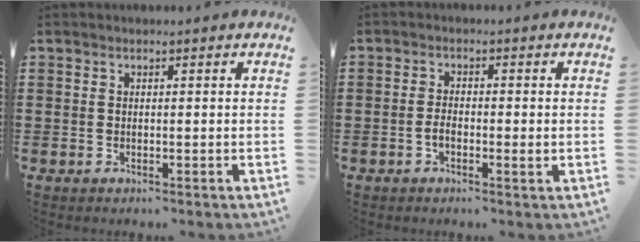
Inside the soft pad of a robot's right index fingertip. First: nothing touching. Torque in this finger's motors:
{"motor_torque": [0.63, -0.26, 0.08, 0.04]}